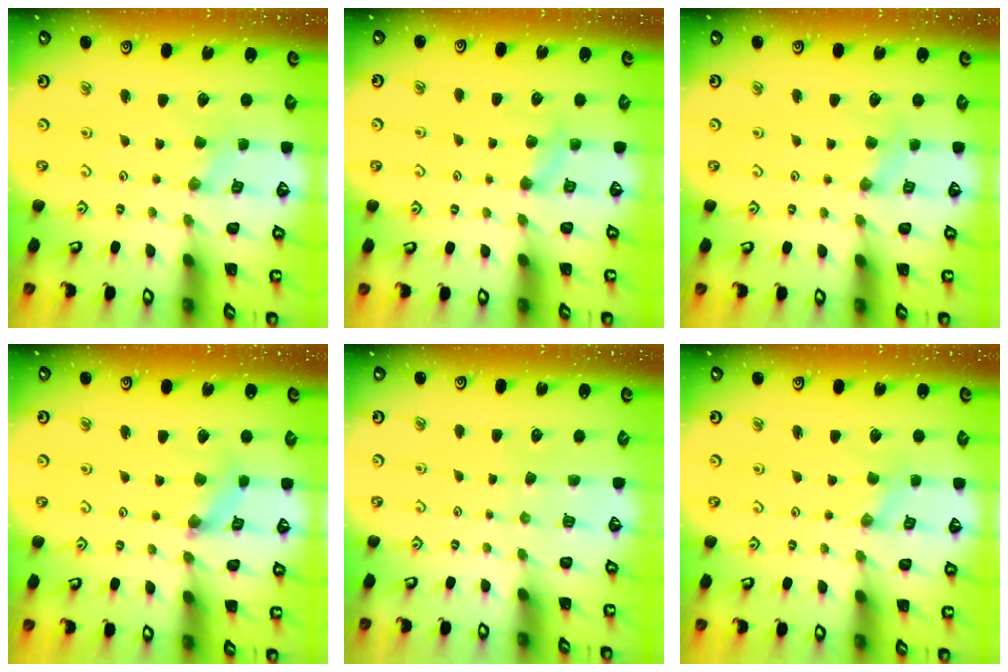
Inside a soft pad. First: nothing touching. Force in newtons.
{"total": 3.8, "press": 3.8, "slide": 0.6}
{"total": 2.2, "press": 2.1, "slide": 0.4}
{"total": 2.7, "press": 2.7, "slide": 0.3}
{"total": 0.0}
{"total": 0.0}